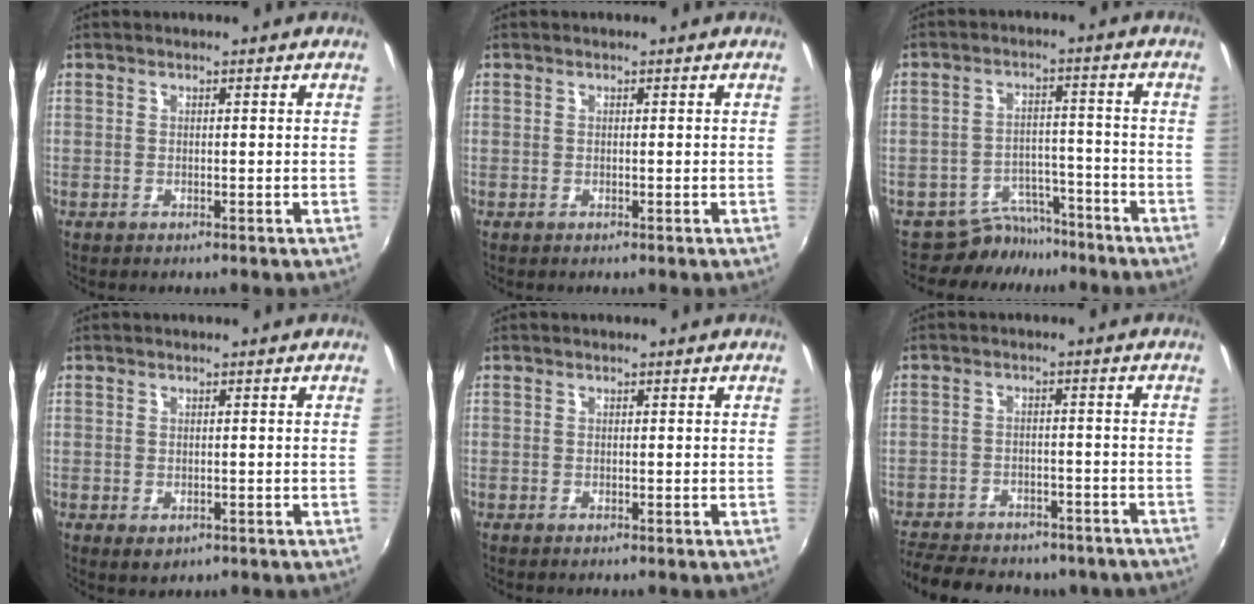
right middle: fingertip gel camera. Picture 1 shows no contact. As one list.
[{"total": 0.0}, {"total": 6.7, "force": [-6.0, 2.9, -0.6], "torque": [0.005, 0.026, -0.092]}, {"total": 1.6, "force": [-0.3, 1.3, 1.0], "torque": [-0.016, -0.004, 0.000]}, {"total": 0.0}, {"total": 19.5, "force": [-16.0, 8.0, 7.7], "torque": [-0.177, 0.001, -0.206]}]